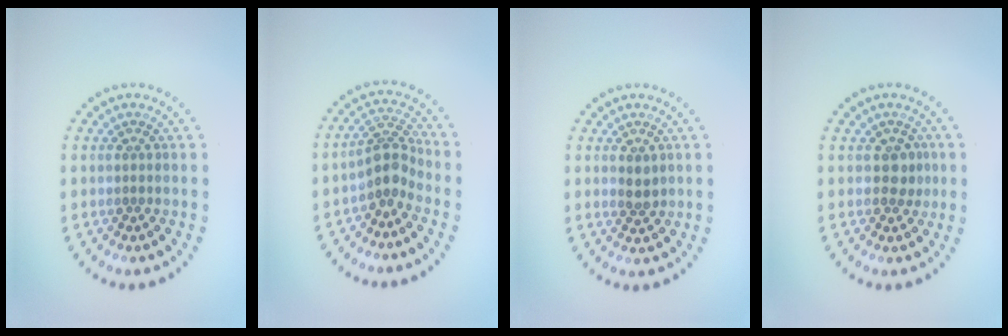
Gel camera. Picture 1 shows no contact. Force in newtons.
{"total": 2.8, "press": 2.1, "slide": 1.8}
{"total": 1.4, "press": 1.3, "slide": 0.3}
{"total": 1.6, "press": 1.4, "slide": 0.7}